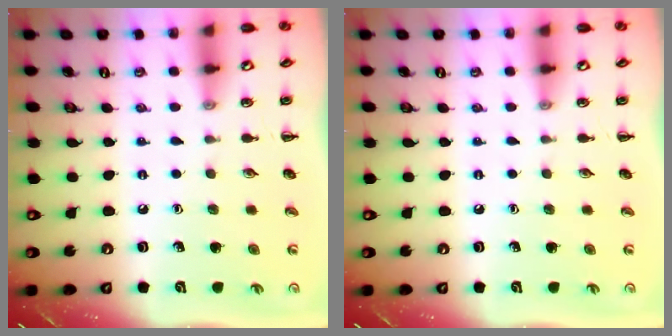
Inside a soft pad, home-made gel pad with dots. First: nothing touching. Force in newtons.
{"total": 0.0}